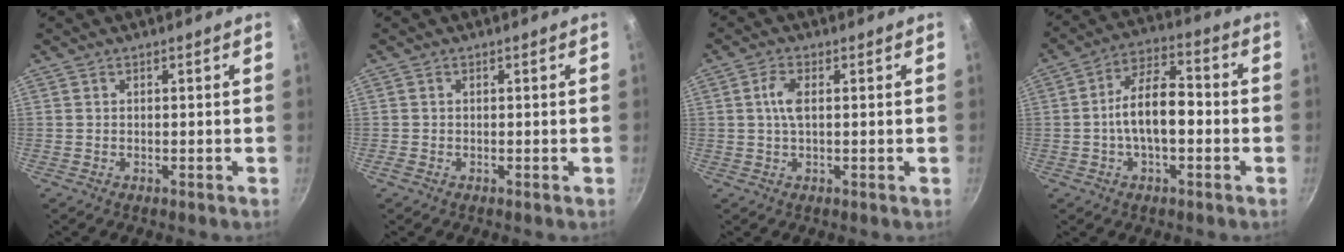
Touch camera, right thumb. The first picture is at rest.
{"total": 0.5, "force": [-0.2, 0.4, 0.3], "torque": [-0.005, 0.001, -0.005]}
{"total": 3.7, "force": [0.6, 1.5, 3.3], "torque": [-0.075, 0.007, 0.010]}
{"total": 11.0, "force": [-1.4, 5.5, 9.4], "torque": [-0.140, 0.040, -0.034]}